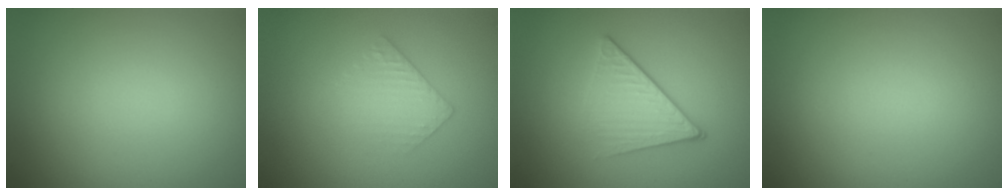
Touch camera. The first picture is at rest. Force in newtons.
{"total": 2.2, "press": 2.2, "slide": 0.5}
{"total": 4.2, "press": 2.9, "slide": 3.0}
{"total": 0.0}